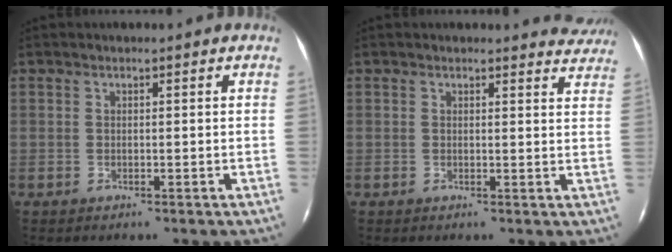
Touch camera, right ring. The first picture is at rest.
{"total": 6.6, "force": [6.4, 1.3, 0.6], "torque": [0.000, 0.008, 0.062]}